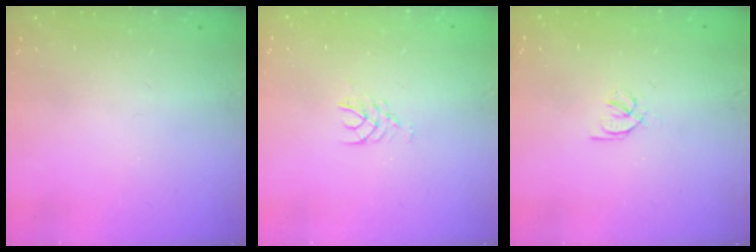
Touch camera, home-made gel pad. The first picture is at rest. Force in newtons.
{"total": 2.5, "press": 2.5, "slide": 0.2}
{"total": 2.1, "press": 2.1, "slide": 0.1}